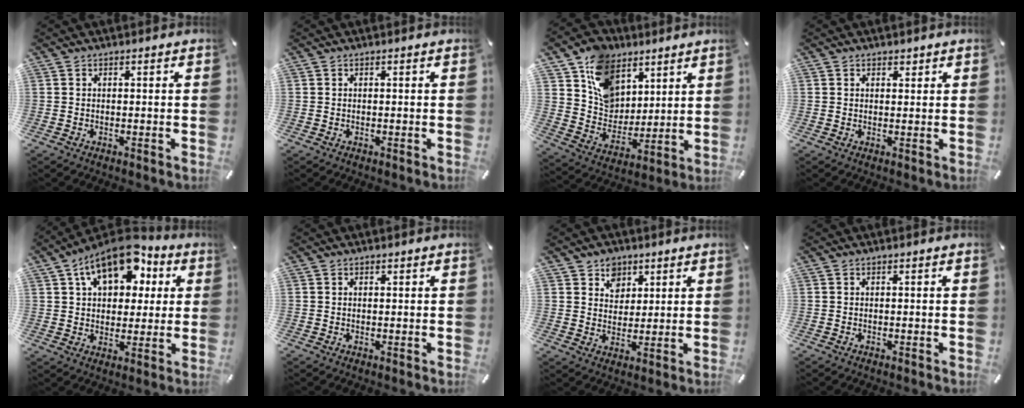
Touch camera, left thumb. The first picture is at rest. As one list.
[{"total": 0.0}, {"total": 13.1, "force": [7.5, 10.0, 3.9], "torque": [-0.088, -0.042, 0.148]}, {"total": 1.4, "force": [0.9, 1.0, 0.2], "torque": [0.004, 0.000, 0.014]}, {"total": 14.9, "force": [7.5, 9.5, 8.7], "torque": [-0.138, -0.027, 0.134]}, {"total": 0.5, "force": [0.3, 0.4, 0.1], "torque": [-0.002, 0.001, 0.006]}, {"total": 5.8, "force": [3.0, 5.0, 0.7], "torque": [-0.003, -0.013, 0.050]}, {"total": 0.0}]